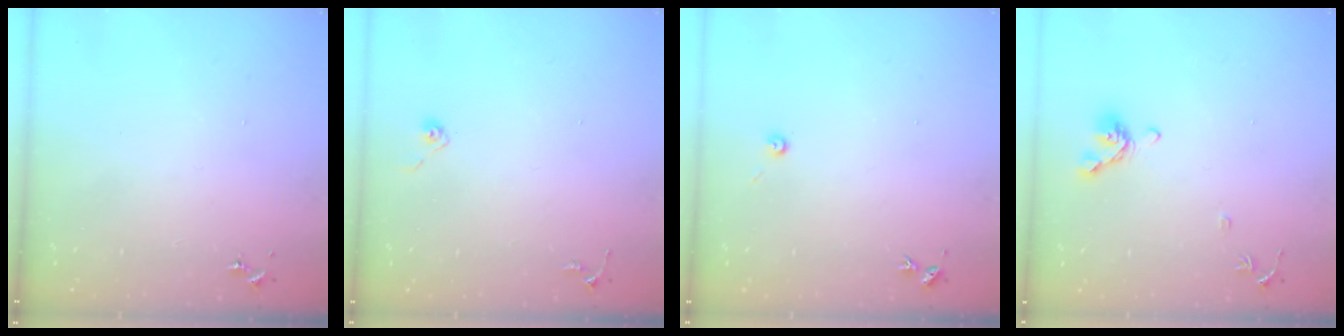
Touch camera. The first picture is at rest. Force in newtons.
{"total": 4.8, "press": 4.8, "slide": 0.4}
{"total": 3.0, "press": 3.0, "slide": 0.3}
{"total": 8.4, "press": 8.3, "slide": 1.5}